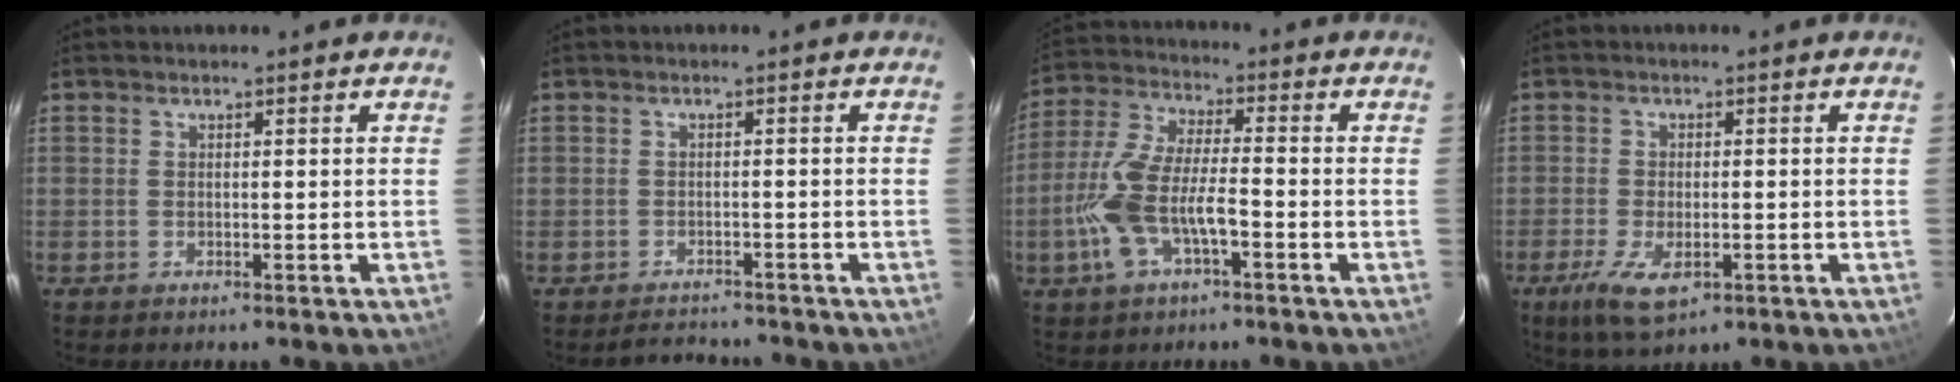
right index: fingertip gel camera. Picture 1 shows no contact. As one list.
[{"total": 3.9, "force": [-3.4, 1.8, 0.1], "torque": [-0.006, 0.014, -0.054]}, {"total": 12.0, "force": [-4.3, 4.0, 10.5], "torque": [-0.231, 0.000, -0.083]}, {"total": 7.4, "force": [-3.5, 3.3, 5.7], "torque": [-0.130, -0.022, -0.060]}]